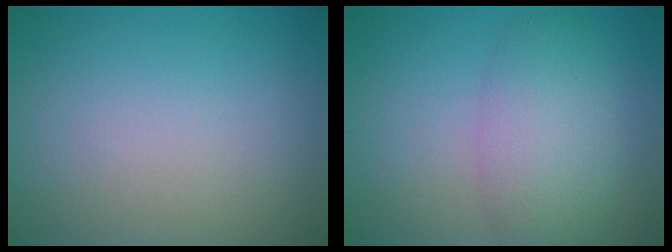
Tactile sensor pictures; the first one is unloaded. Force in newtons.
{"total": 5.0, "press": 5.0, "slide": 0.1}